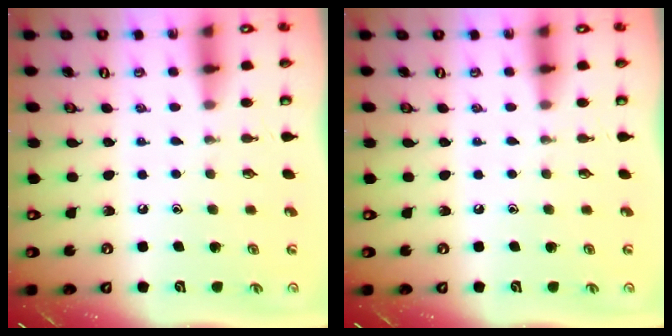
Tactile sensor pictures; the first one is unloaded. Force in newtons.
{"total": 0.0}